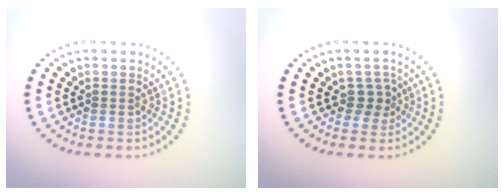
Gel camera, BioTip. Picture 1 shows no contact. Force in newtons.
{"total": 1.9, "press": 1.3, "slide": 1.3}